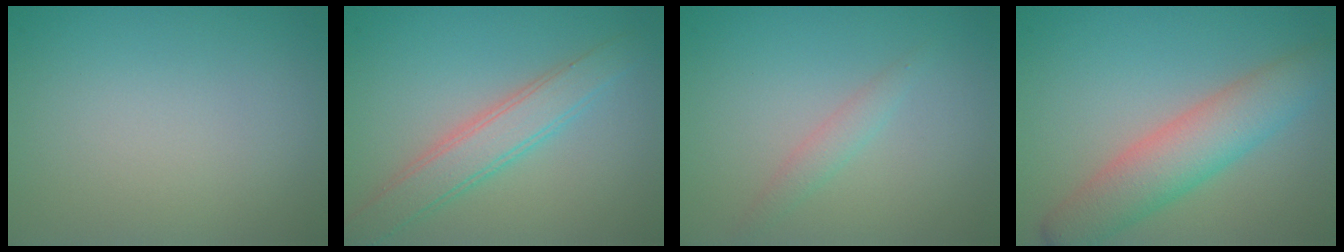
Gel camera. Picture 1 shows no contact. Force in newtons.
{"total": 3.8, "press": 3.8, "slide": 0.1}
{"total": 1.4, "press": 1.4, "slide": 0.1}
{"total": 5.6, "press": 5.6, "slide": 0.3}